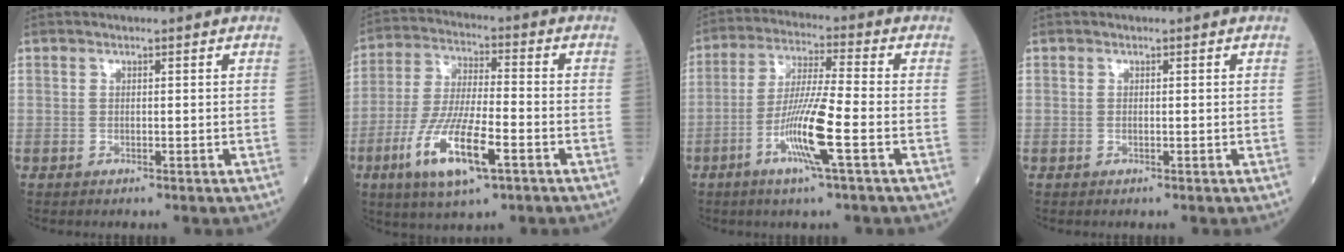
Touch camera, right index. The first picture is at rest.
{"total": 13.0, "force": [-5.6, 2.7, 11.5], "torque": [-0.234, -0.016, -0.100]}
{"total": 10.5, "force": [-3.8, -0.4, 9.7], "torque": [-0.191, -0.010, -0.077]}
{"total": 0.0}